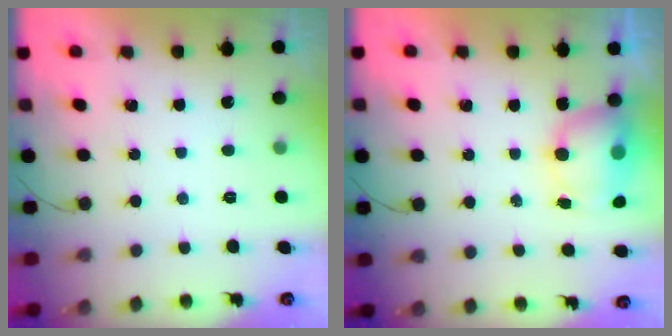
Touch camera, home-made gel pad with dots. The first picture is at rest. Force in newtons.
{"total": 8.3, "press": 7.7, "slide": 3.0}